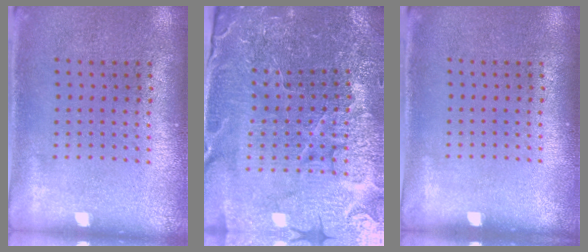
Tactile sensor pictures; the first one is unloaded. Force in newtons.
{"total": 5.1, "press": 4.9, "slide": 1.6}
{"total": 0.0}